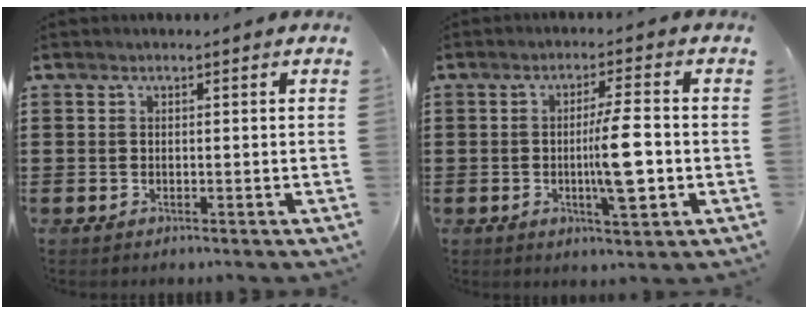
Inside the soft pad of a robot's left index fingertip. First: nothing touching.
{"total": 8.1, "force": [-1.1, 1.5, 7.9], "torque": [-0.122, -0.007, -0.024]}